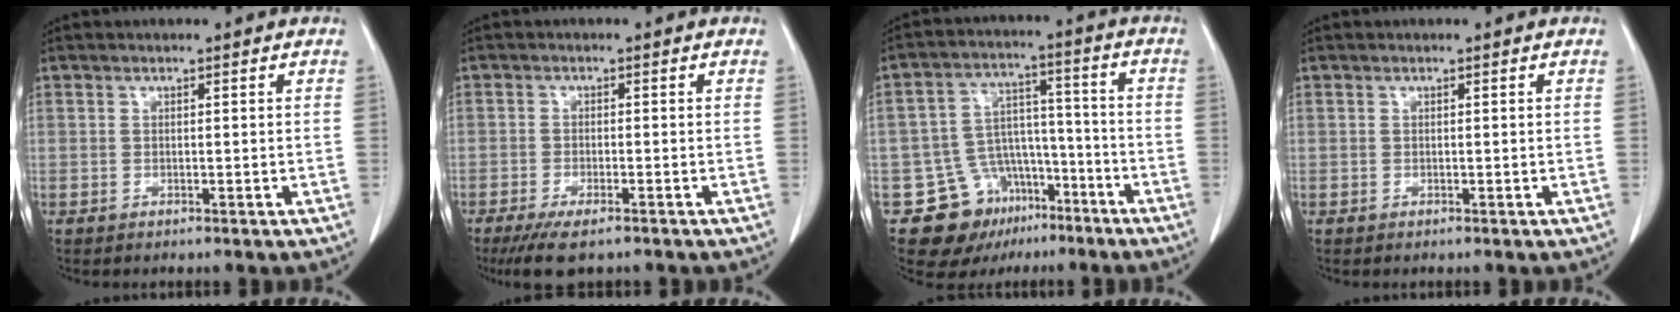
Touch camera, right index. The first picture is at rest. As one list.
[{"total": 6.1, "force": [-4.5, 1.4, 3.9], "torque": [-0.063, -0.014, -0.073]}, {"total": 12.0, "force": [-7.2, 8.7, 4.2], "torque": [-0.067, 0.049, -0.103]}, {"total": 0.0}]